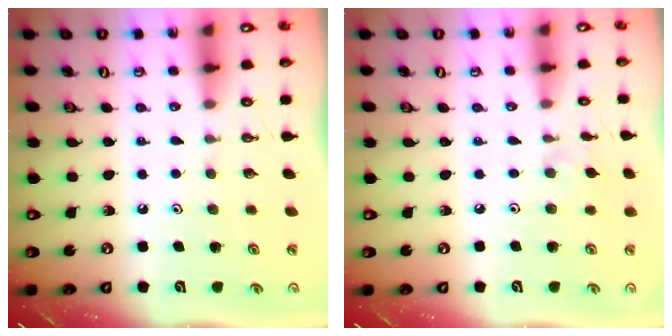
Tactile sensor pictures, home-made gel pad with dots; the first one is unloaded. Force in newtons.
{"total": 2.4, "press": 2.4, "slide": 0.4}